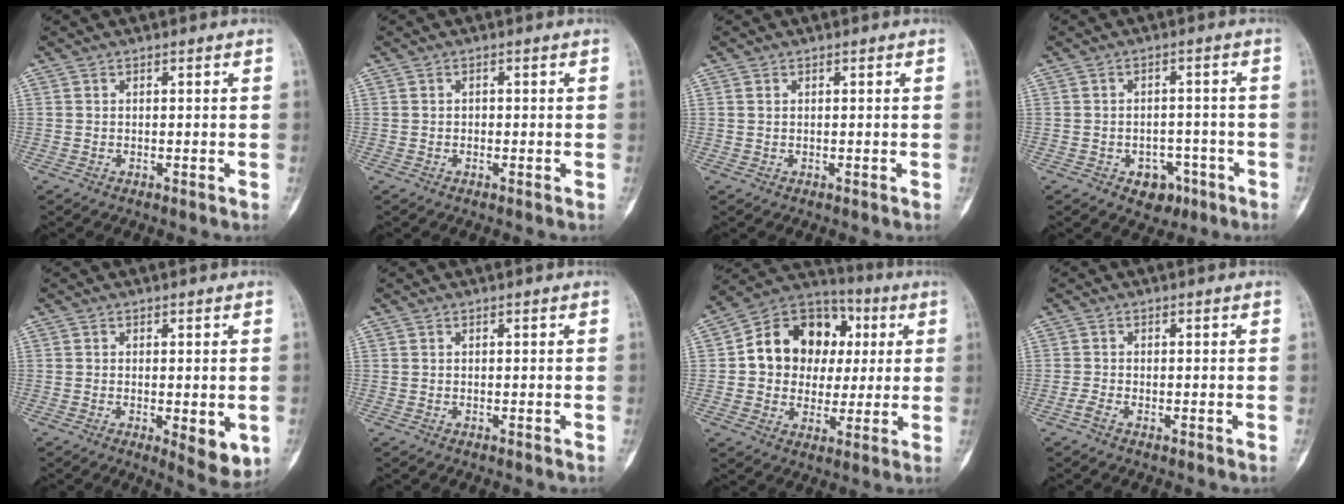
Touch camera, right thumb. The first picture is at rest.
{"total": 0.5, "force": [-0.1, 0.5, 0.2], "torque": [0.002, 0.003, -0.003]}
{"total": 0.6, "force": [0.3, 0.4, 0.4], "torque": [-0.005, 0.003, 0.005]}
{"total": 5.5, "force": [-2.8, 4.1, 2.4], "torque": [-0.003, 0.025, -0.032]}
{"total": 6.4, "force": [-1.4, 2.3, 5.8], "torque": [-0.071, -0.016, -0.016]}
{"total": 0.0}
{"total": 17.1, "force": [2.5, 14.0, 9.4], "torque": [-0.099, 0.024, 0.041]}
{"total": 1.0, "force": [-0.7, 0.3, 0.6], "torque": [-0.022, 0.000, -0.020]}